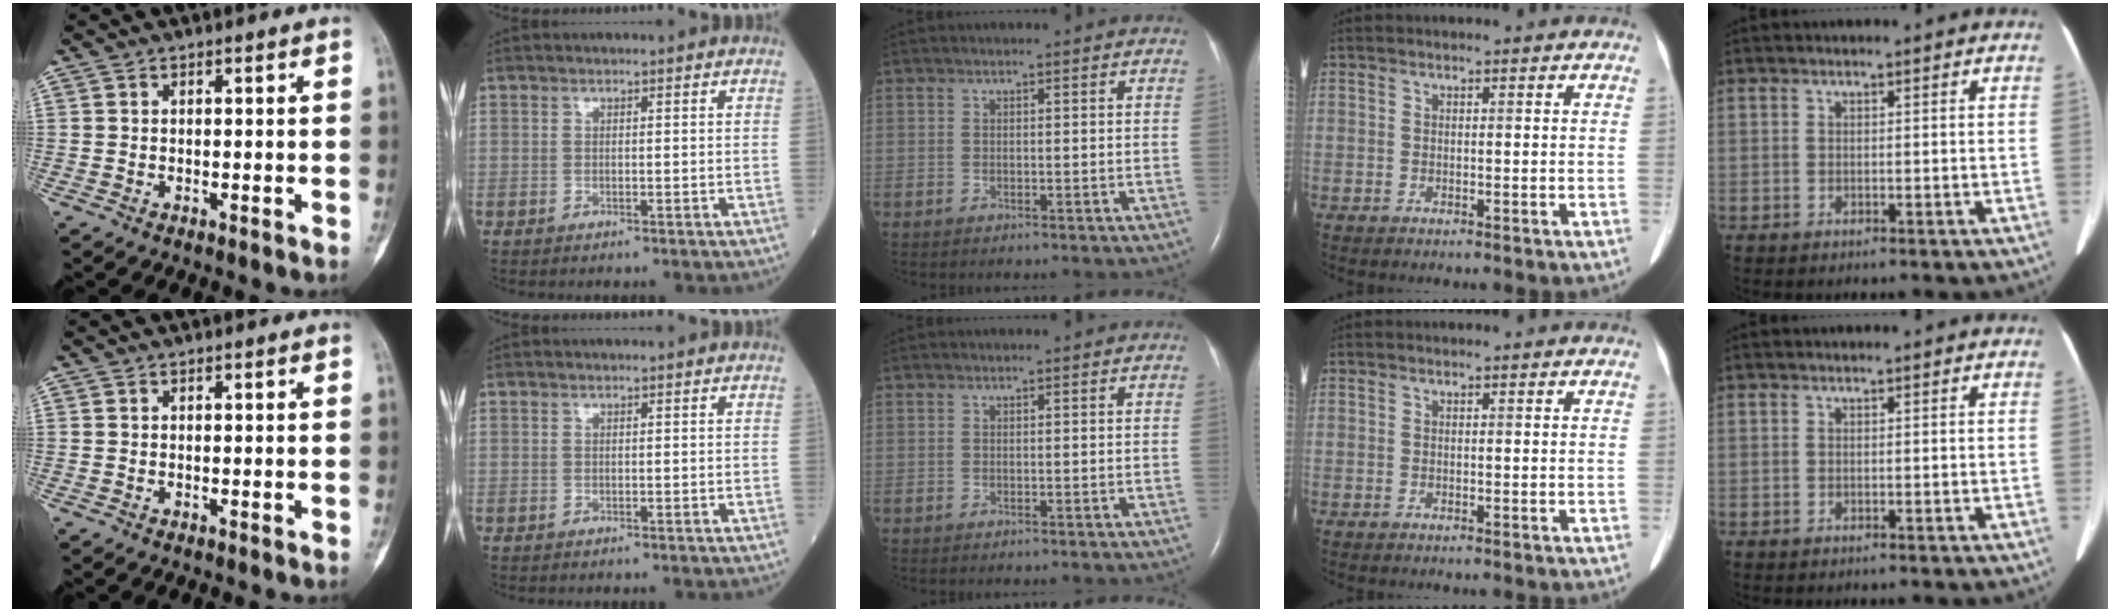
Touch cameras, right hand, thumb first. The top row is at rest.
{}